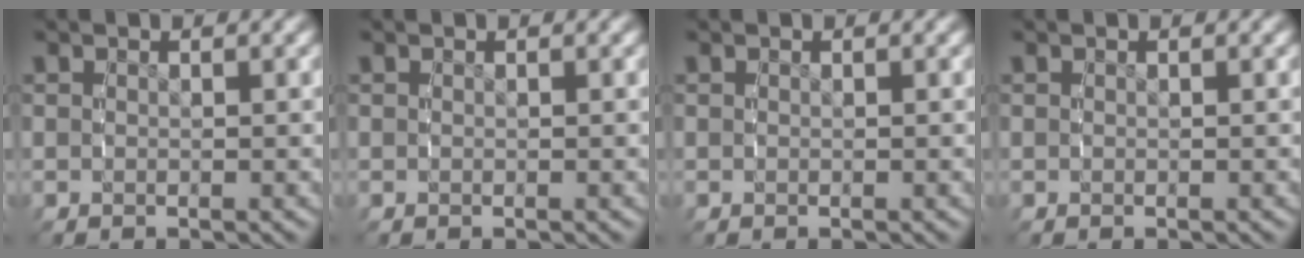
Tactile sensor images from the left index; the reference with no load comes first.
{"total": 0.0}
{"total": 0.0}
{"total": 0.0}